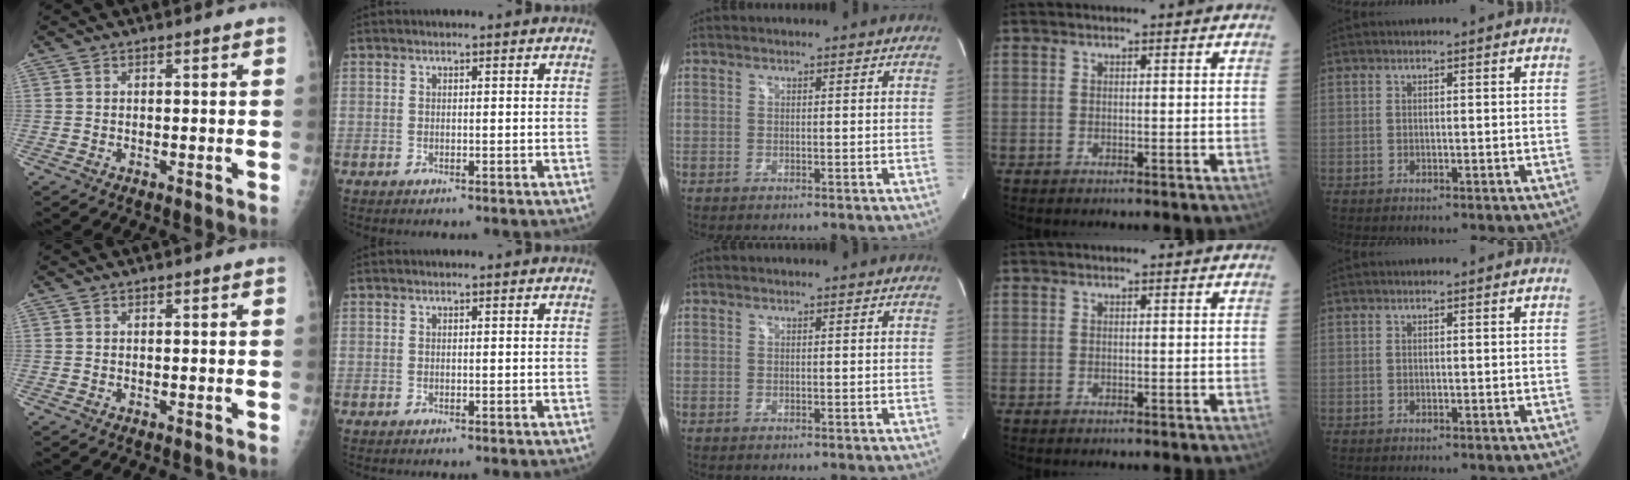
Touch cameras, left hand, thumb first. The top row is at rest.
{}